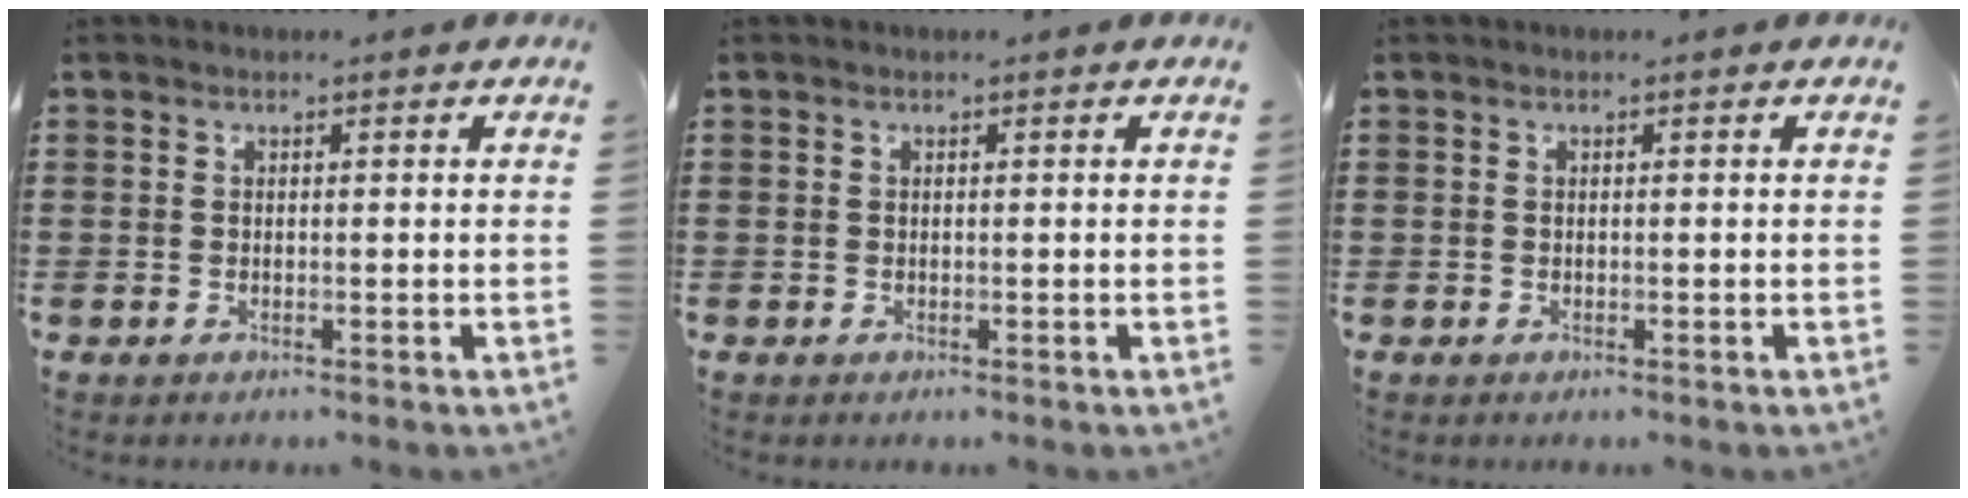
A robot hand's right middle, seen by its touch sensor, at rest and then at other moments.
{"total": 0.0}
{"total": 0.0}